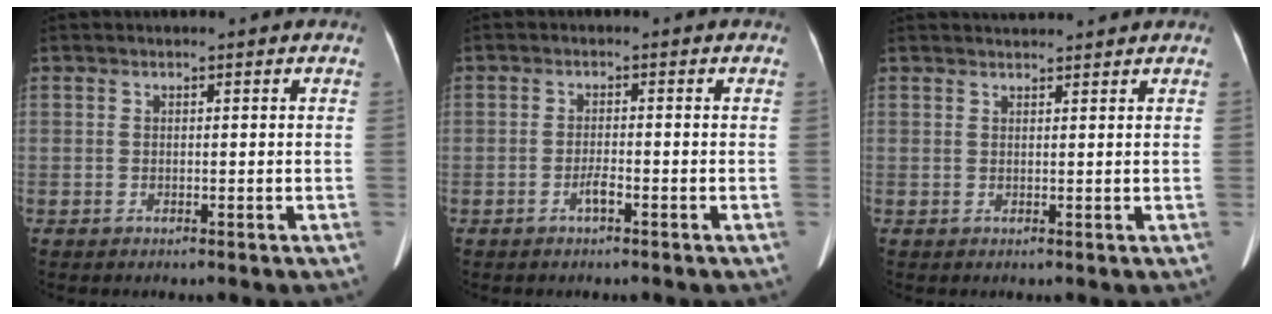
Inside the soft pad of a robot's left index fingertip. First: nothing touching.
{"total": 1.7, "force": [-1.0, 0.2, 1.4], "torque": [-0.026, 0.001, -0.020]}
{"total": 2.9, "force": [2.9, 0.0, 0.4], "torque": [-0.007, 0.025, 0.045]}